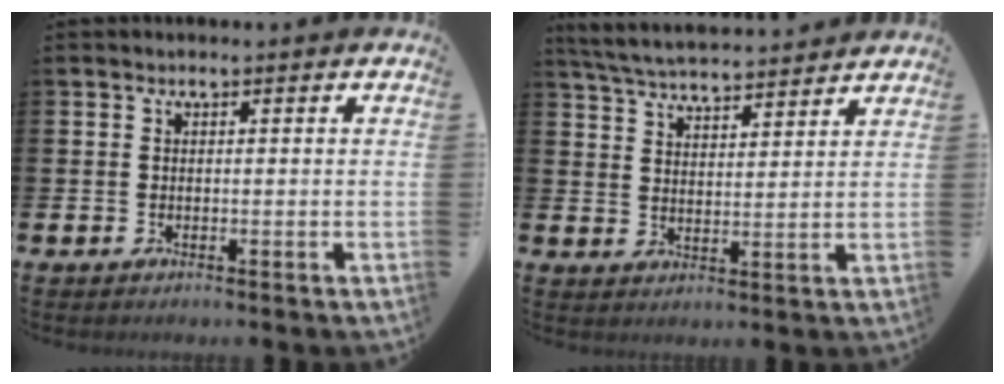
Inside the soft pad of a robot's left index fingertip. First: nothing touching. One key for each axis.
{"total": 5.4, "fx": 5.4, "fy": 0.3, "fz": 0.7, "tx": -0.037, "ty": -0.031, "tz": 0.096}